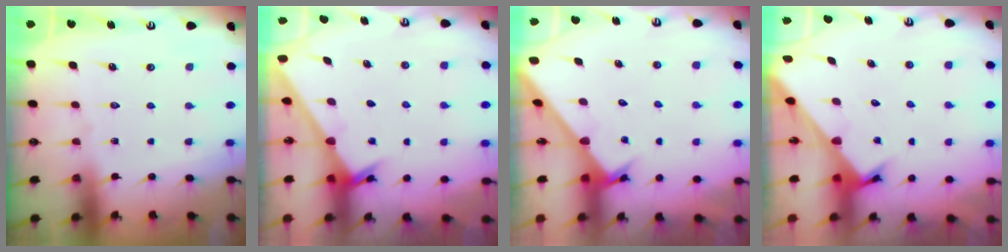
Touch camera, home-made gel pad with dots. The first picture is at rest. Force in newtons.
{"total": 2.4, "press": 2.4, "slide": 0.2}
{"total": 2.6, "press": 2.6, "slide": 0.3}
{"total": 2.3, "press": 2.3, "slide": 0.2}